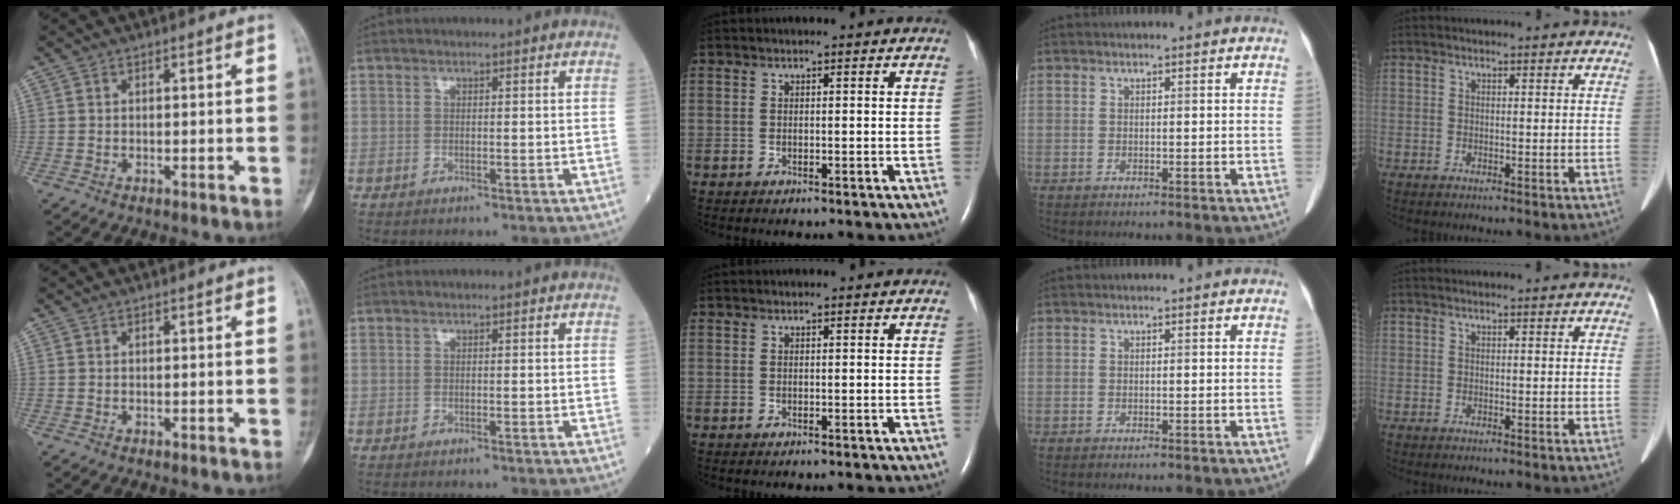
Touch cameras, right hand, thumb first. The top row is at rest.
{}